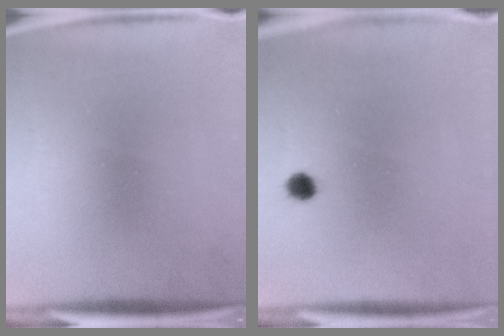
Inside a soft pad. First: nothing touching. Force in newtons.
{"total": 1.8}